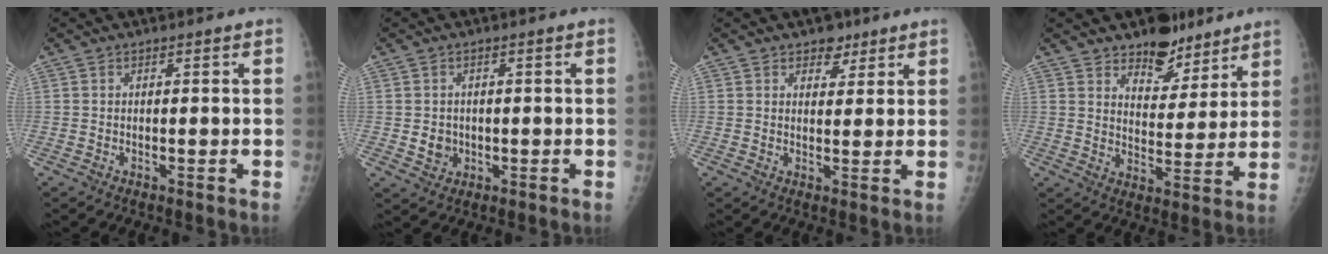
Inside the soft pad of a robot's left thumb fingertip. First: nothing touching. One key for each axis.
{"total": 3.3, "fx": -0.2, "fy": 3.0, "fz": 1.4, "tx": -0.007, "ty": 0.001, "tz": 0.006}
{"total": 3.9, "fx": 2.7, "fy": 2.6, "fz": 1.3, "tx": 0.006, "ty": -0.014, "tz": 0.039}
{"total": 9.8, "fx": 7.5, "fy": 5.4, "fz": 3.3, "tx": -0.010, "ty": -0.048, "tz": 0.120}